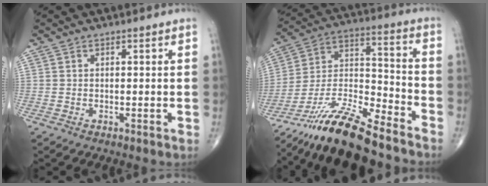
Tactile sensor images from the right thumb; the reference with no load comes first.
{"total": 18.2, "force": [-15.2, 3.8, 9.3], "torque": [-0.174, 0.080, -0.278]}